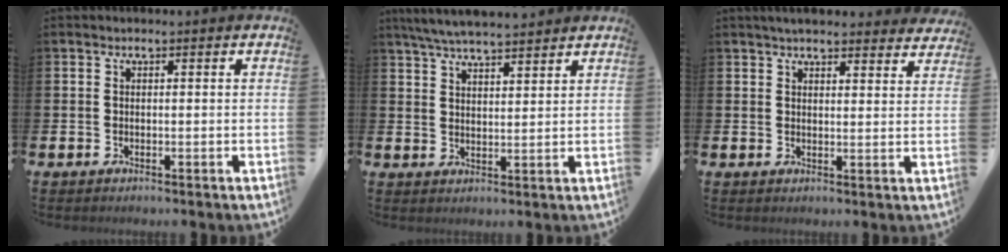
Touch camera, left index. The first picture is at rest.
{"total": 5.6, "force": [5.4, 0.5, 1.4], "torque": [-0.041, -0.018, 0.099]}
{"total": 4.1, "force": [4.0, 0.7, 0.9], "torque": [-0.022, -0.015, 0.073]}